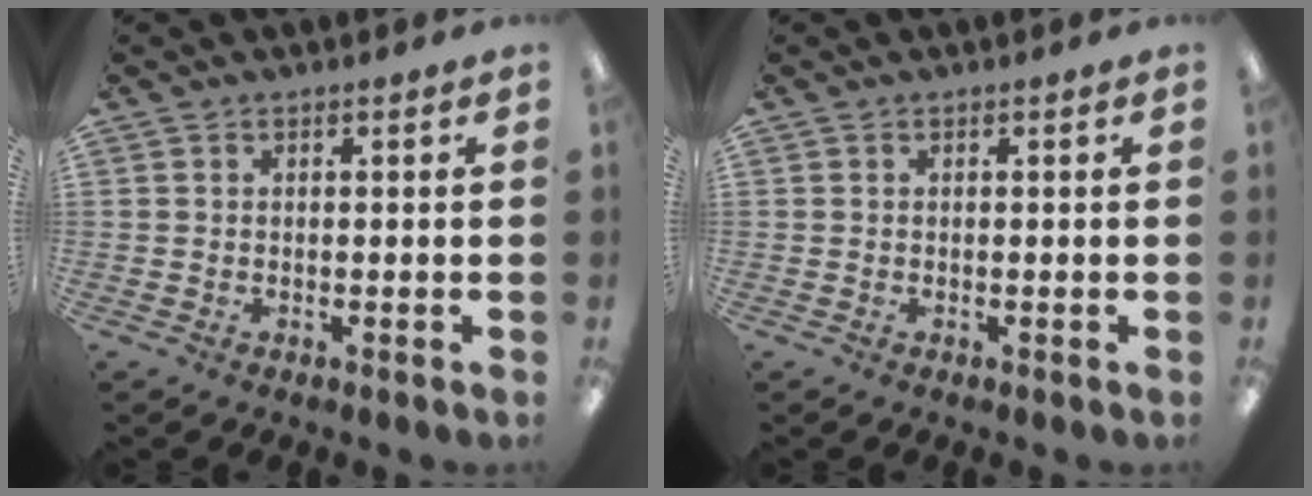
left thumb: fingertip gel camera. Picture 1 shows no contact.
{"total": 0.0}